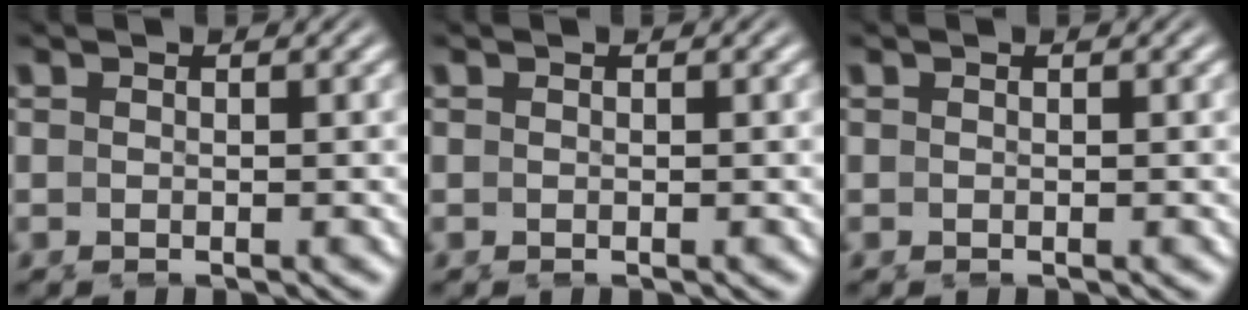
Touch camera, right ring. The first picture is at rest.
{"total": 0.0}
{"total": 0.0}